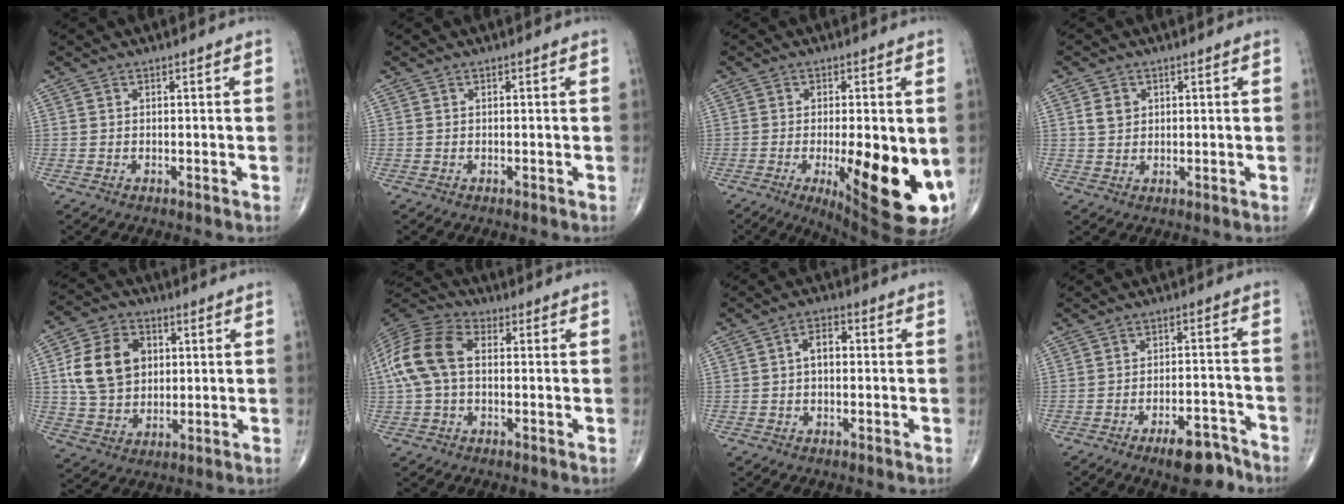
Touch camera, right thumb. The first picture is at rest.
{"total": 0.0}
{"total": 18.0, "force": [-3.9, 5.6, 16.6], "torque": [-0.196, -0.027, -0.034]}
{"total": 2.6, "force": [0.7, 2.2, 1.3], "torque": [-0.014, -0.001, 0.016]}
{"total": 14.0, "force": [2.5, 10.9, 8.5], "torque": [-0.130, 0.004, 0.046]}
{"total": 12.9, "force": [0.8, 8.3, 9.9], "torque": [-0.216, 0.034, 0.006]}
{"total": 4.1, "force": [0.0, 2.5, 3.2], "torque": [-0.046, 0.017, -0.008]}
{"total": 8.3, "force": [-6.0, 2.9, 5.0], "torque": [-0.065, 0.043, -0.092]}